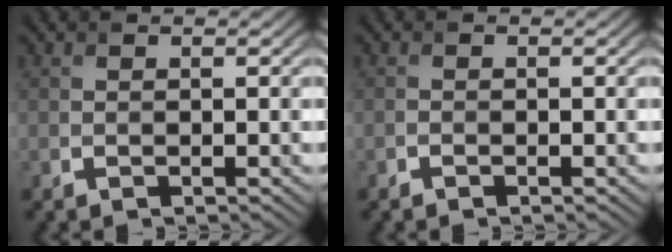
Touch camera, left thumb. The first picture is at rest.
{"total": 0.5, "force": [-0.5, 0.1, 0.1], "torque": [-0.003, -0.003, -0.008]}